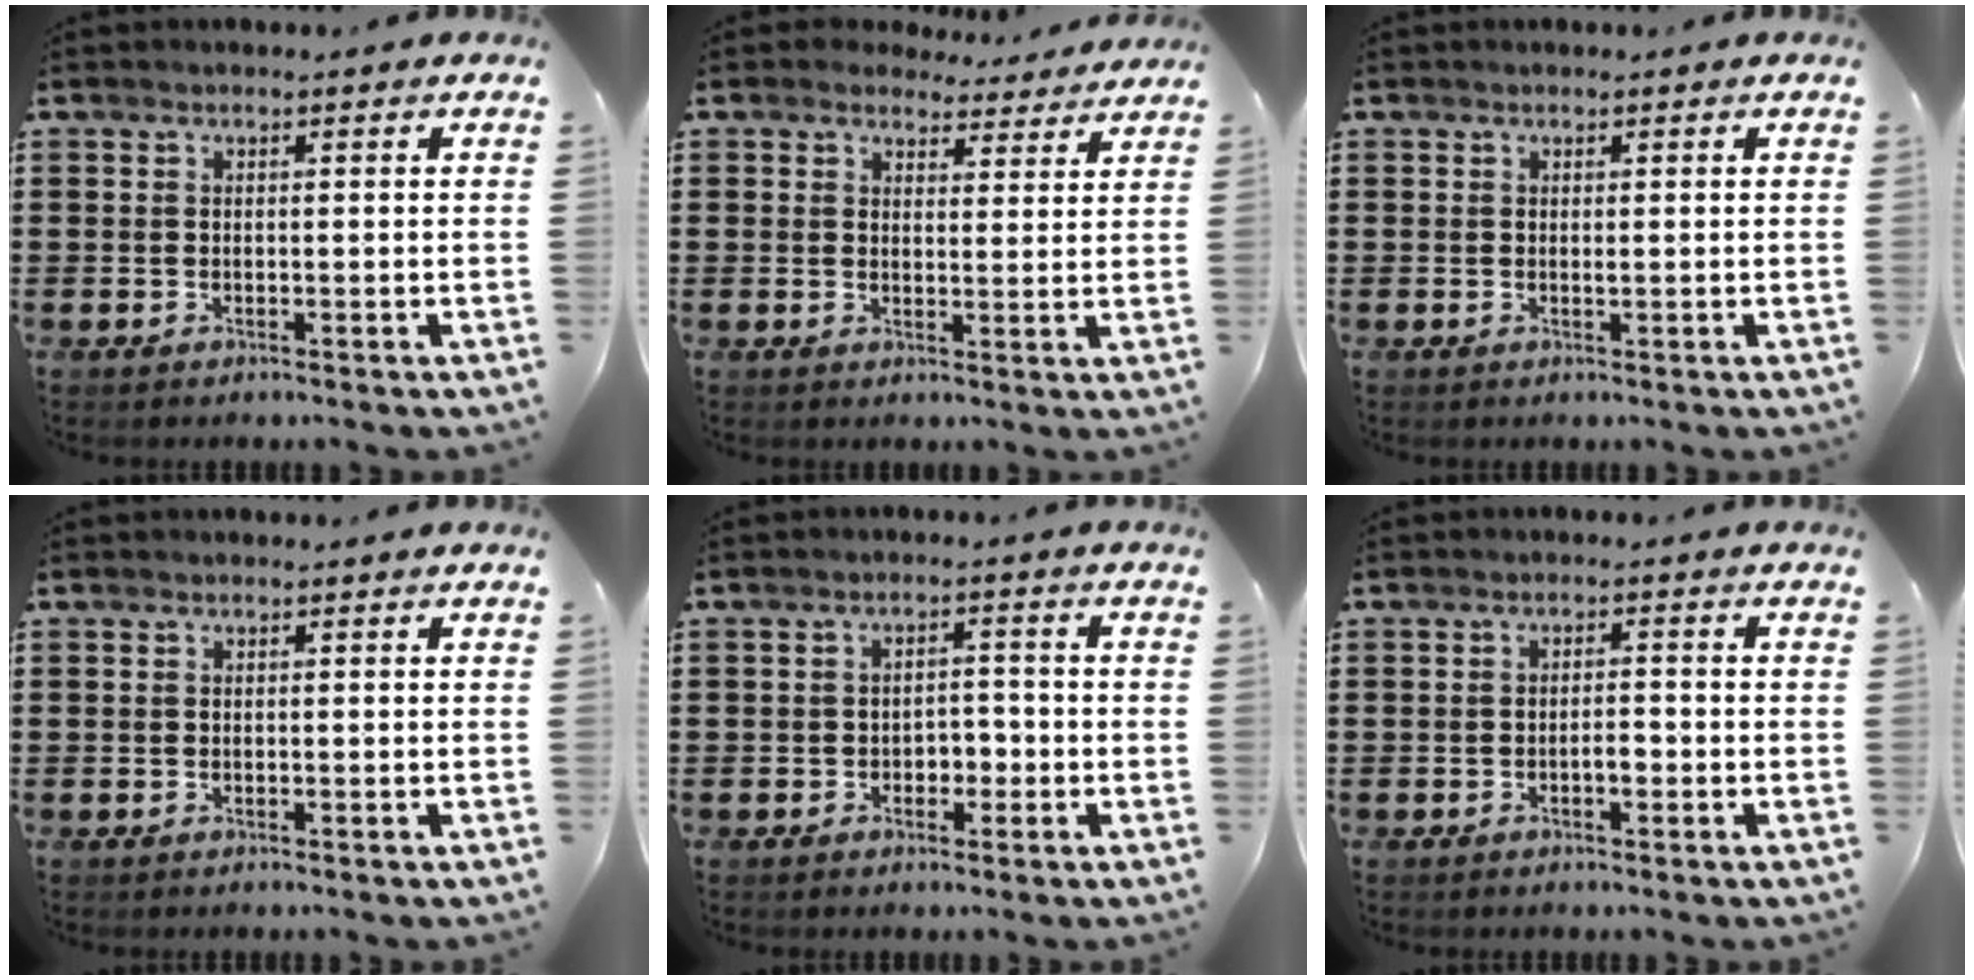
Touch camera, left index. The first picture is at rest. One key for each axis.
{"total": 4.1, "fx": 3.8, "fy": 1.4, "fz": 0.4, "tx": -0.015, "ty": -0.012, "tz": 0.070}
{"total": 0.5, "fx": 0.2, "fy": 0.1, "fz": 0.5, "tx": -0.009, "ty": -0.002, "tz": 0.004}
{"total": 0.0}
{"total": 2.6, "fx": -1.2, "fy": 1.9, "fz": 1.3, "tx": -0.030, "ty": 0.004, "tz": -0.028}
{"total": 2.2, "fx": -0.7, "fy": 0.7, "fz": 1.9, "tx": -0.037, "ty": 0.005, "tz": -0.015}